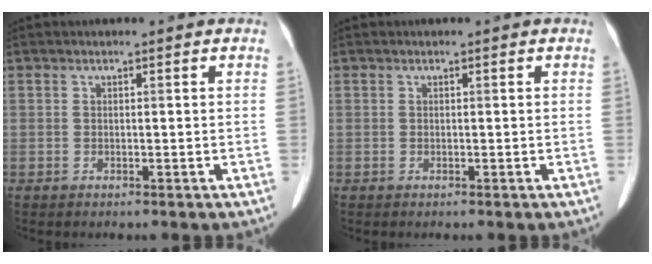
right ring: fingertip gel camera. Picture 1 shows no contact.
{"total": 0.0}